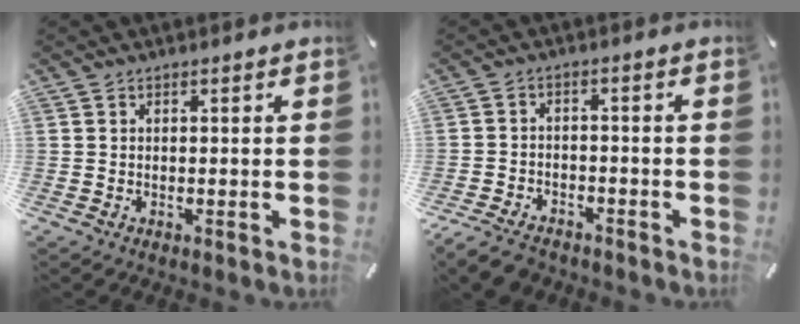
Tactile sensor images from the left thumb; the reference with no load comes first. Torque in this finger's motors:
{"motor_torque": [-0.77, 1.66, 0.15, 0.35, 0.03]}